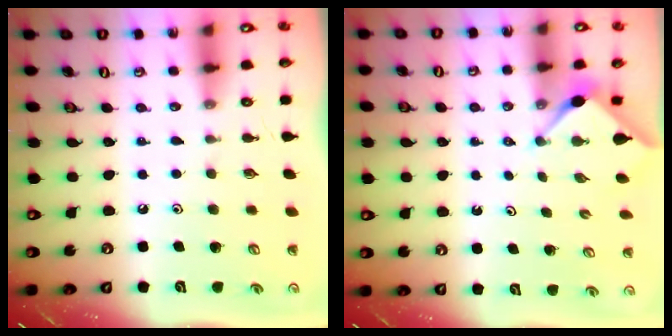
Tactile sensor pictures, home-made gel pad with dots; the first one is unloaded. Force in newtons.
{"total": 3.0, "press": 3.0, "slide": 0.3}